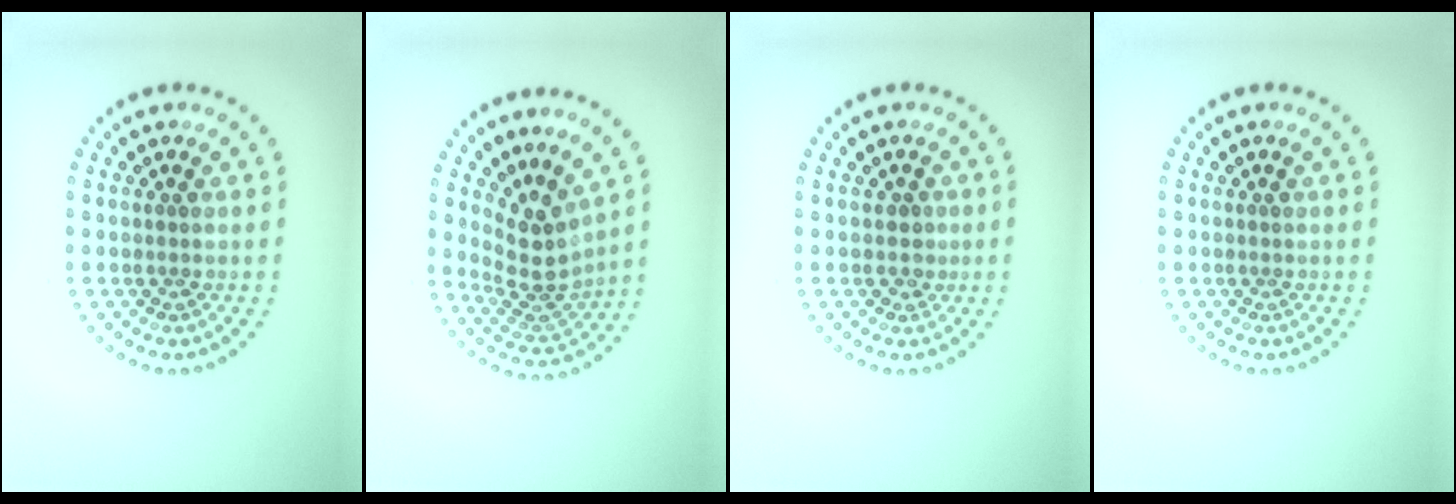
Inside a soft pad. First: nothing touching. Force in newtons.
{"total": 4.0, "press": 3.0, "slide": 2.7}
{"total": 1.0, "press": 0.7, "slide": 0.6}
{"total": 0.0}